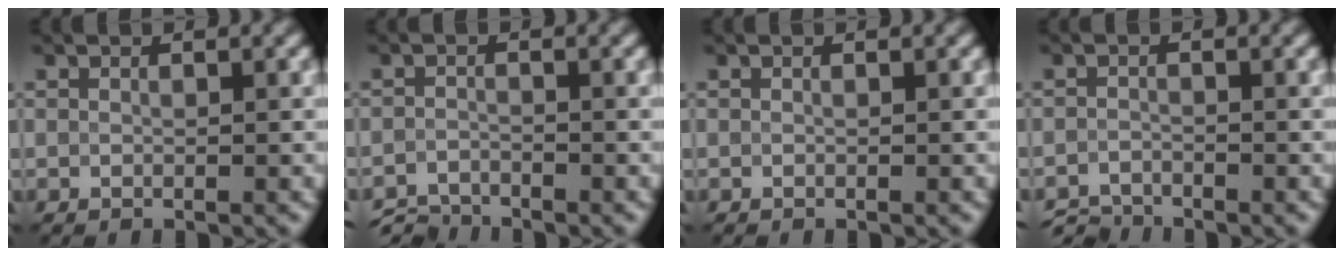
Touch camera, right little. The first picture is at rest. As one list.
[{"total": 2.9, "force": [-2.8, 0.5, 0.5], "torque": [-0.011, -0.006, -0.060]}, {"total": 0.0}, {"total": 2.5, "force": [-2.5, 0.4, 0.4], "torque": [-0.008, -0.006, -0.052]}]